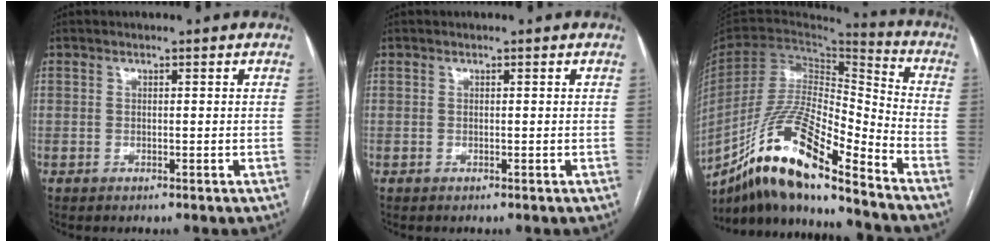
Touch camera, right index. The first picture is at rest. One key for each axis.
{"total": 0.0}
{"total": 19.9, "fx": -14.5, "fy": 2.5, "fz": 13.4, "tx": -0.268, "ty": -0.012, "tz": -0.267}